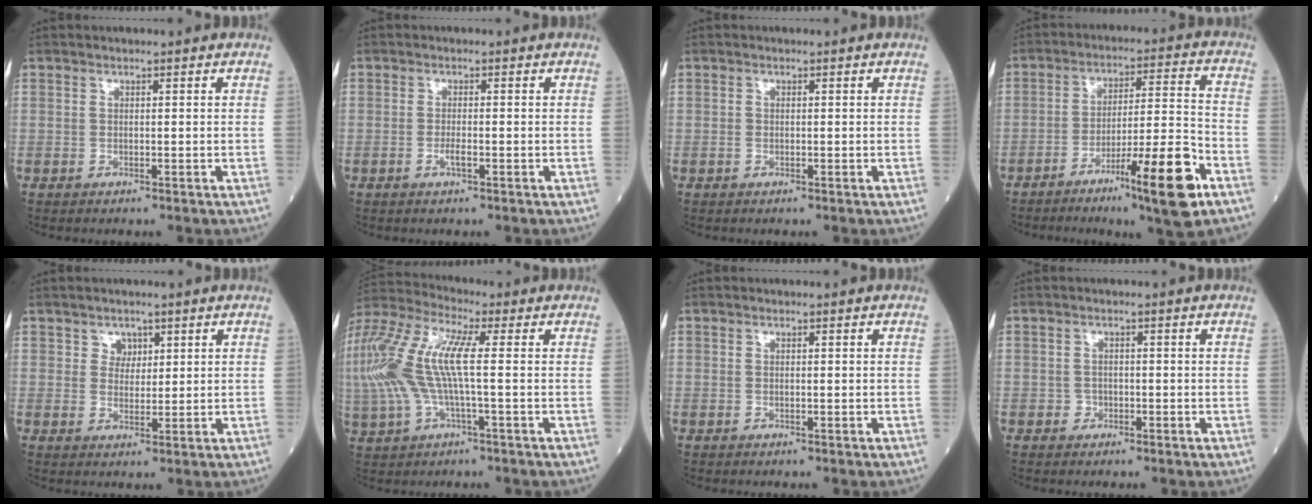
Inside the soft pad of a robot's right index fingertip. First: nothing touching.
{"total": 1.3, "force": [-0.6, 0.2, 1.2], "torque": [-0.025, 0.000, -0.011]}
{"total": 0.7, "force": [0.0, 0.5, 0.4], "torque": [-0.013, -0.001, 0.000]}
{"total": 13.5, "force": [-7.4, 0.4, 11.2], "torque": [-0.170, -0.005, -0.118]}
{"total": 2.4, "force": [1.4, 1.9, 0.7], "torque": [-0.005, -0.001, 0.021]}
{"total": 17.9, "force": [1.0, 5.4, 17.0], "torque": [-0.408, 0.022, 0.012]}
{"total": 0.0}
{"total": 1.2, "force": [-0.5, 1.1, 0.2], "torque": [0.005, 0.006, -0.010]}